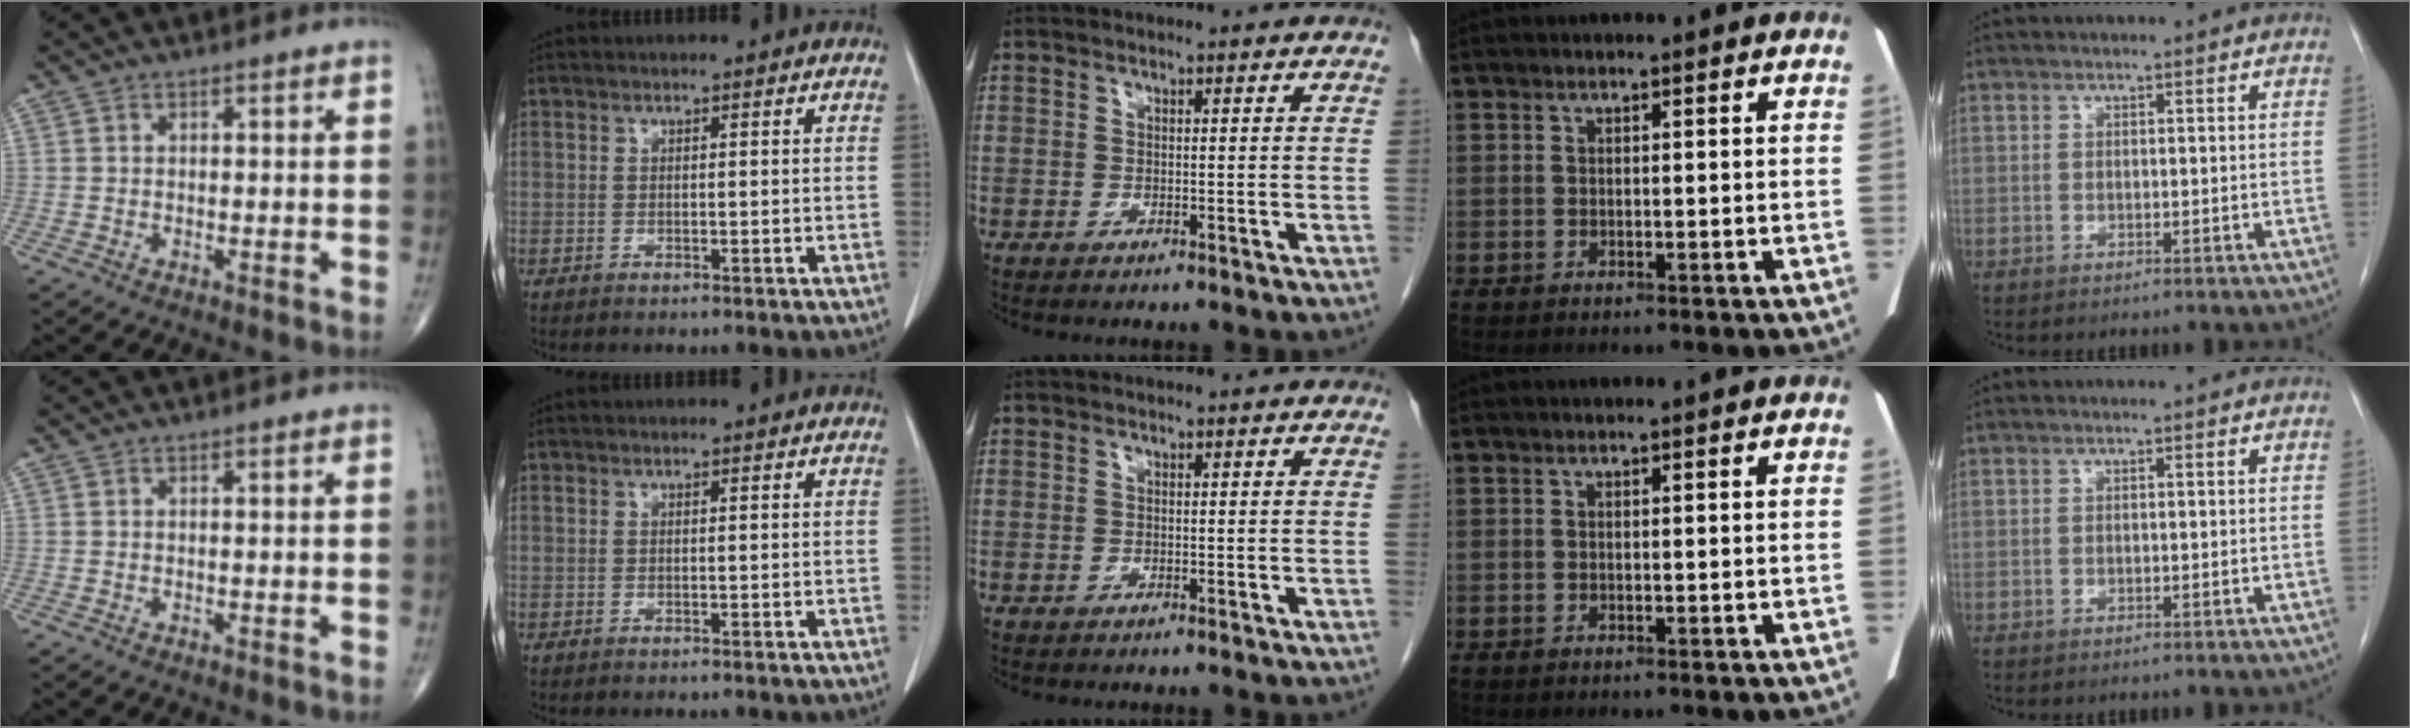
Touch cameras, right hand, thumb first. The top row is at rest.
{}